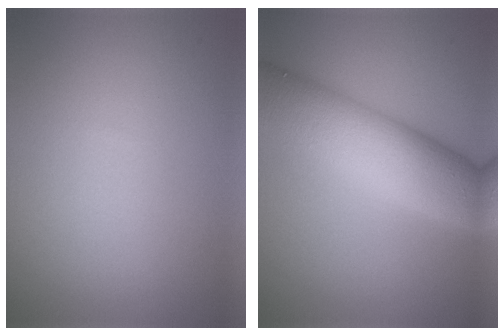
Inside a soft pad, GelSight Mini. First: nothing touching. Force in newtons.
{"total": 9.7, "press": 9.7, "slide": 0.2}